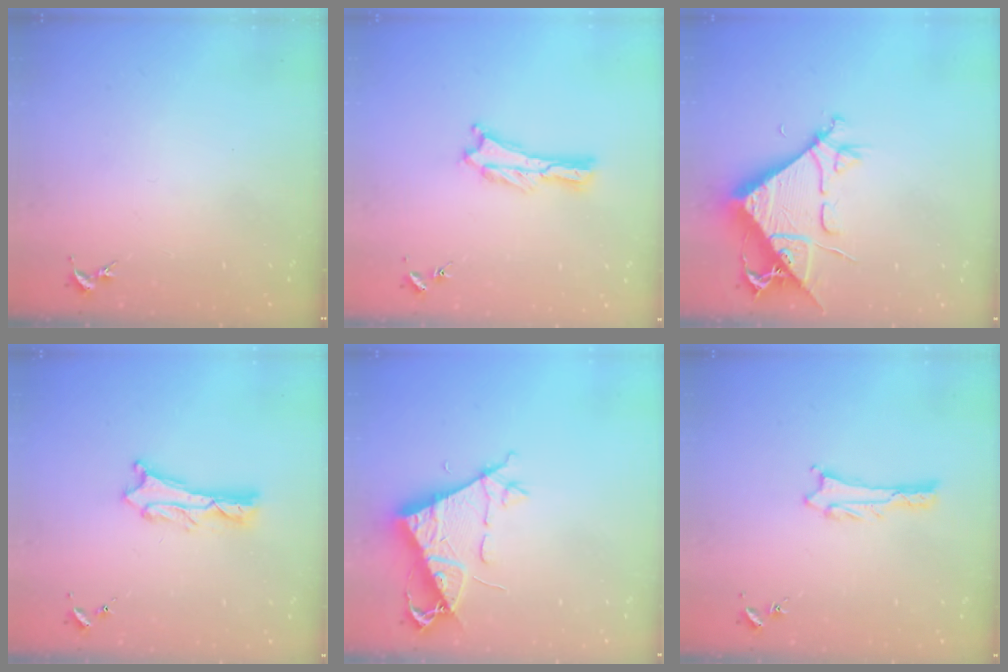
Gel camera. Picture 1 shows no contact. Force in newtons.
{"total": 0.7, "press": 0.7, "slide": 0.2}
{"total": 9.5, "press": 9.4, "slide": 1.2}
{"total": 2.0, "press": 2.0, "slide": 0.2}
{"total": 7.7, "press": 7.6, "slide": 1.2}
{"total": 1.1, "press": 1.1, "slide": 0.1}